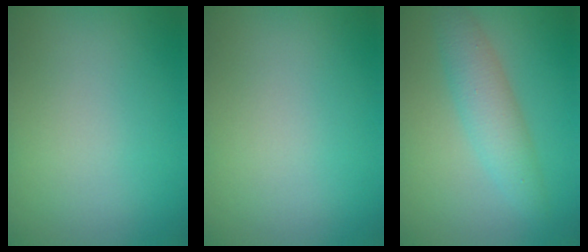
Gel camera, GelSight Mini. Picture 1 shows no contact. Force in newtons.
{"total": 0.0}
{"total": 3.6, "press": 3.6, "slide": 0.0}